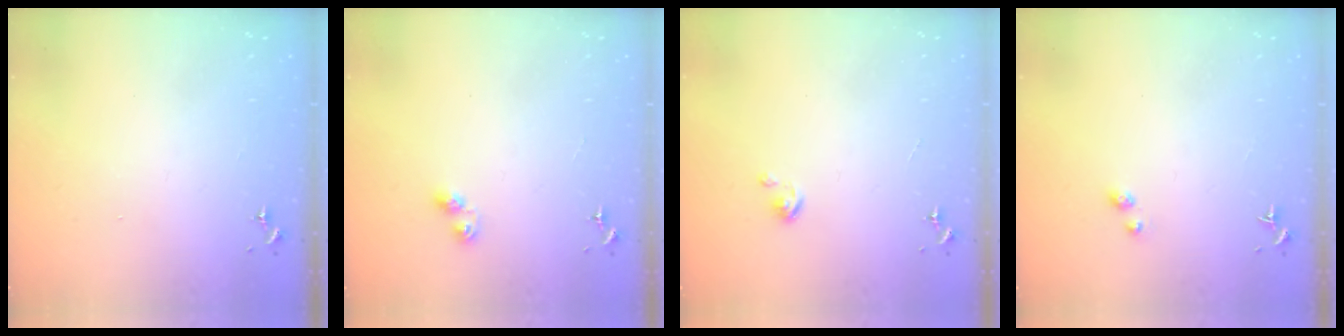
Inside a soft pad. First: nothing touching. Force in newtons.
{"total": 5.4, "press": 5.4, "slide": 0.2}
{"total": 3.7, "press": 3.7, "slide": 0.3}
{"total": 2.9, "press": 2.9, "slide": 0.2}